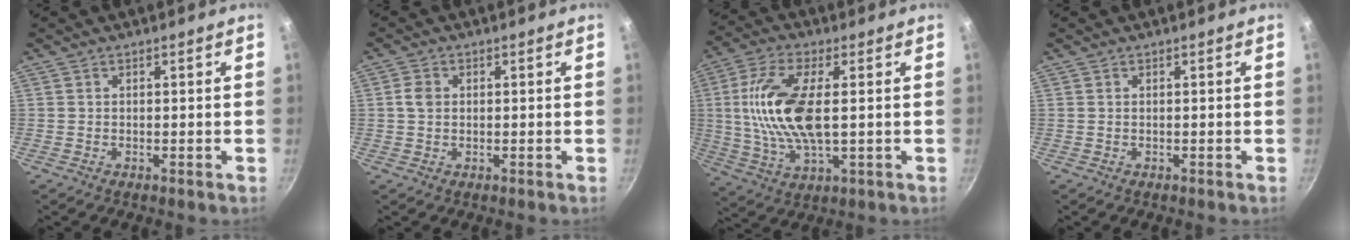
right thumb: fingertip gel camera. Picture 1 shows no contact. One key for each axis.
{"total": 2.5, "fx": 0.3, "fy": 2.0, "fz": 1.5, "tx": -0.026, "ty": 0.003, "tz": 0.003}
{"total": 15.7, "fx": 1.3, "fy": 6.5, "fz": 14.2, "tx": -0.300, "ty": -0.002, "tz": 0.028}
{"total": 0.0}